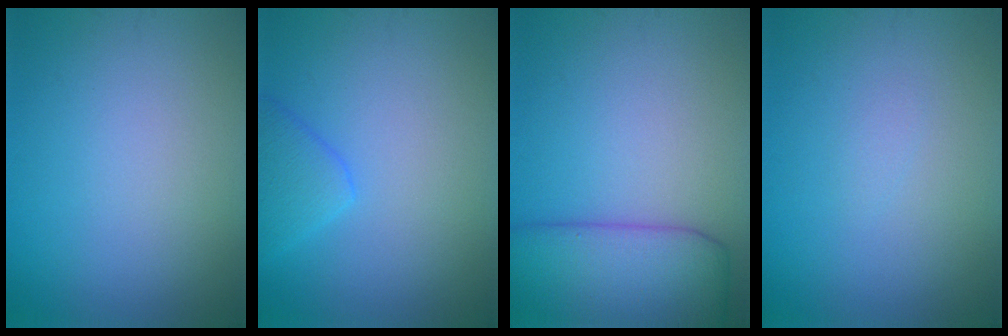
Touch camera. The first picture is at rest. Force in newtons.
{"total": 2.7, "press": 2.7, "slide": 0.2}
{"total": 6.7, "press": 6.7, "slide": 0.2}
{"total": 0.5, "press": 0.5, "slide": 0.1}